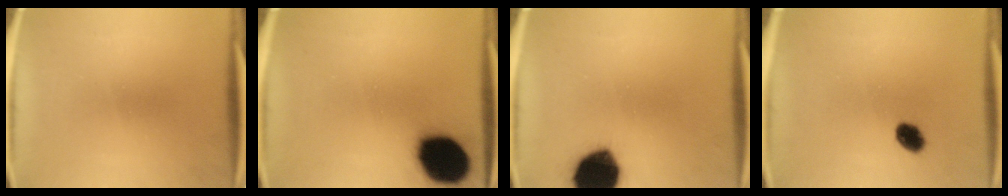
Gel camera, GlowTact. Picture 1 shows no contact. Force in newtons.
{"total": 19.0}
{"total": 18.0}
{"total": 4.3}